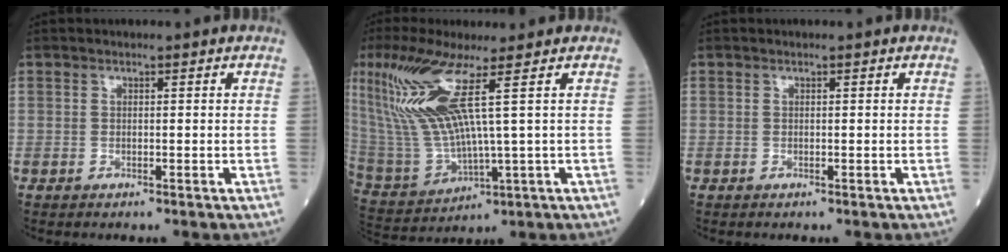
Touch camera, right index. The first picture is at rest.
{"total": 13.3, "force": [5.5, 0.7, 12.1], "torque": [-0.288, -0.005, 0.119]}
{"total": 0.0}